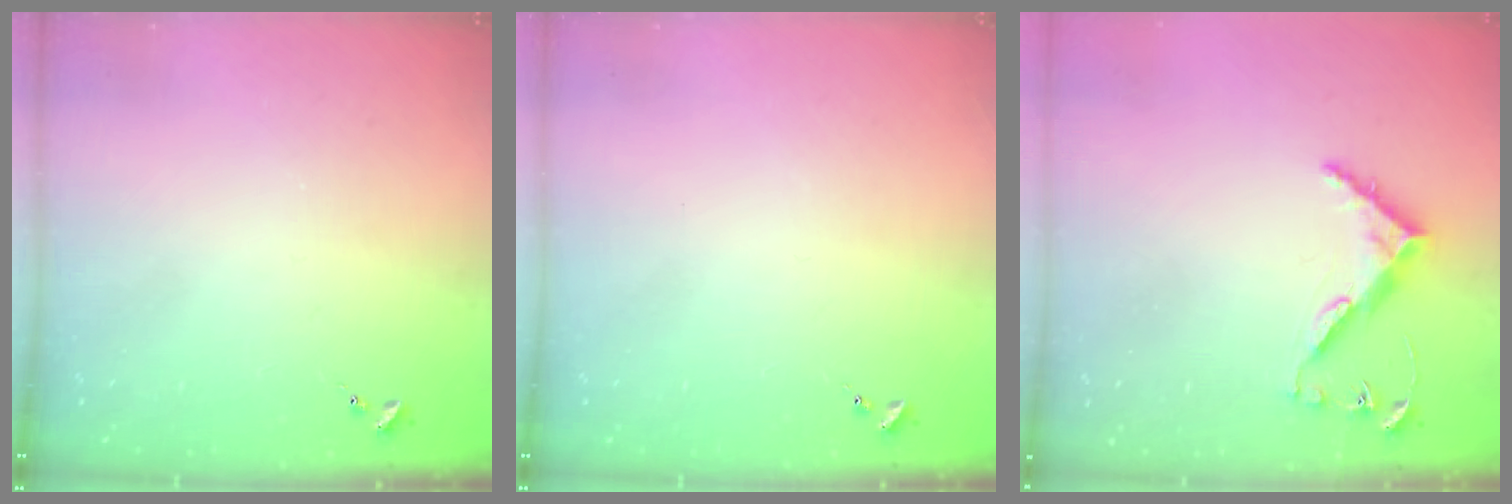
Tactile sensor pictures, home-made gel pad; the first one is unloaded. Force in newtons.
{"total": 0.0}
{"total": 8.2, "press": 8.1, "slide": 0.6}